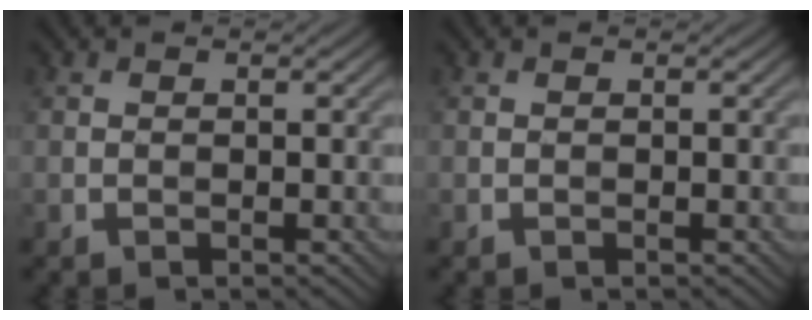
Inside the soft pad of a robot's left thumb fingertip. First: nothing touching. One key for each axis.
{"total": 0.0}